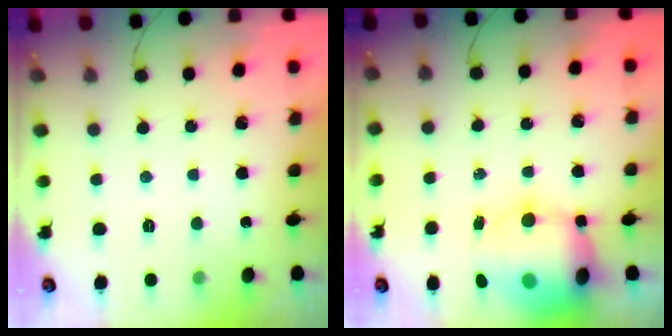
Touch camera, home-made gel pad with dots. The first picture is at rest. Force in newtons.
{"total": 12.4, "press": 12.1, "slide": 2.8}